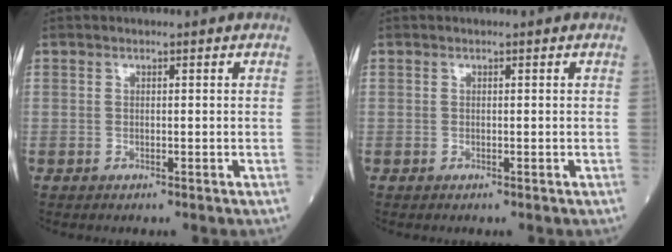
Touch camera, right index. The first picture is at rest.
{"total": 0.0}